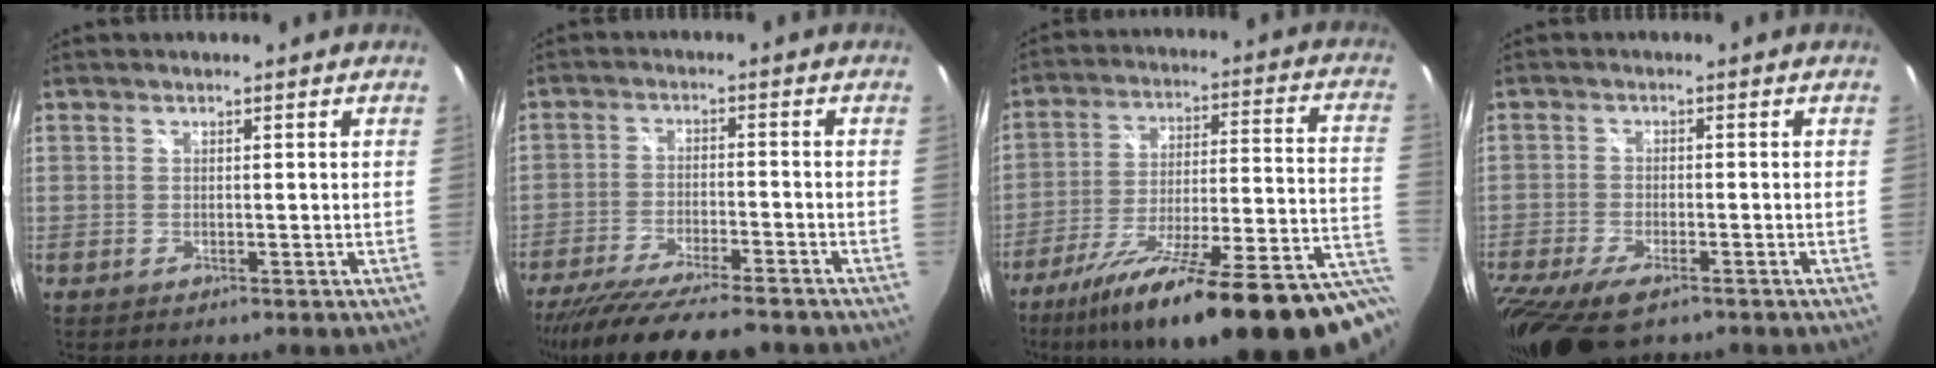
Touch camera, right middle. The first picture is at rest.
{"total": 16.6, "force": [-14.3, 2.4, 8.2], "torque": [-0.162, -0.038, -0.227]}
{"total": 29.7, "force": [-19.8, 4.2, 21.7], "torque": [-0.302, -0.059, -0.286]}
{"total": 12.1, "force": [-8.3, 4.6, 7.5], "torque": [-0.186, -0.053, -0.150]}